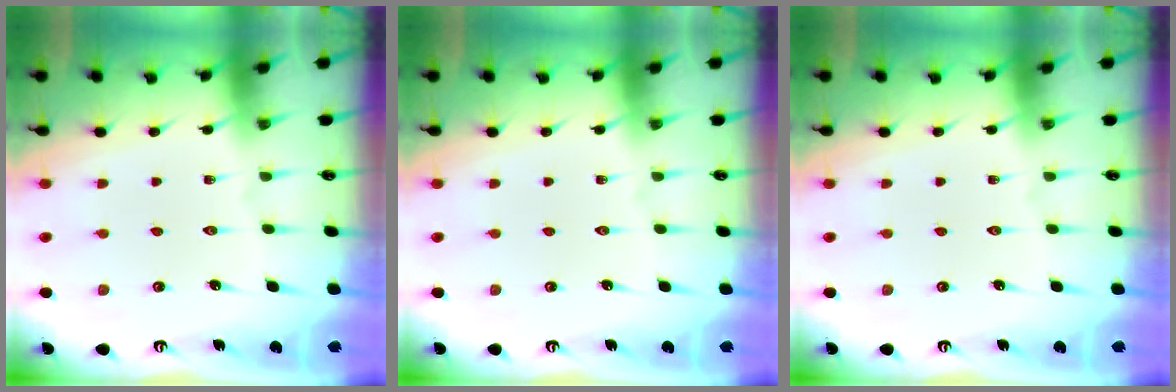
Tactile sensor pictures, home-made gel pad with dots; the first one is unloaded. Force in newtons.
{"total": 0.0}
{"total": 0.0}